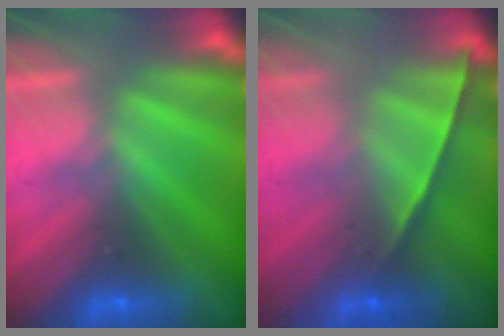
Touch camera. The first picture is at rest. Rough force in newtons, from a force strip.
{"total": 1.1}